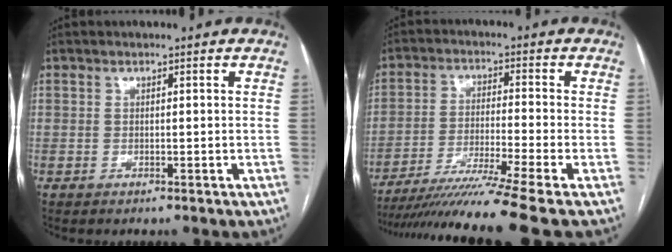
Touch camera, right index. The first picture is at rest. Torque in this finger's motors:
{"motor_torque": [1.30, -0.83, 0.34, 0.17]}